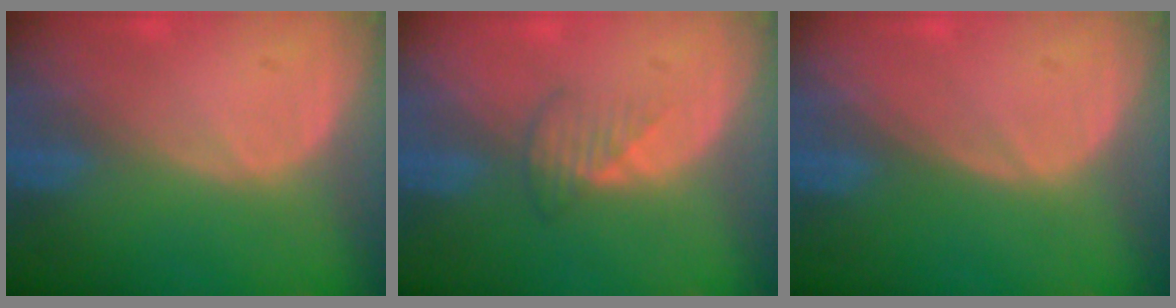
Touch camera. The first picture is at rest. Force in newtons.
{"total": 2.7, "press": 2.6, "slide": 0.6}
{"total": 0.0}